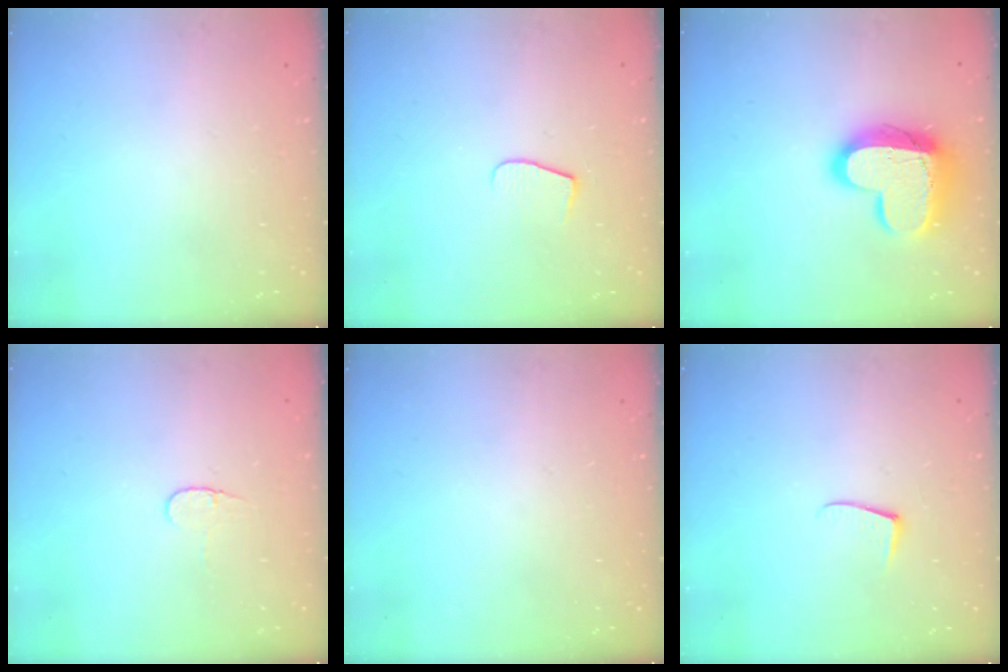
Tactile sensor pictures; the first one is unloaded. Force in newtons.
{"total": 7.5, "press": 7.5, "slide": 0.6}
{"total": 15.7, "press": 15.7, "slide": 1.2}
{"total": 3.7, "press": 3.6, "slide": 0.4}
{"total": 0.0}
{"total": 4.7, "press": 4.6, "slide": 0.5}